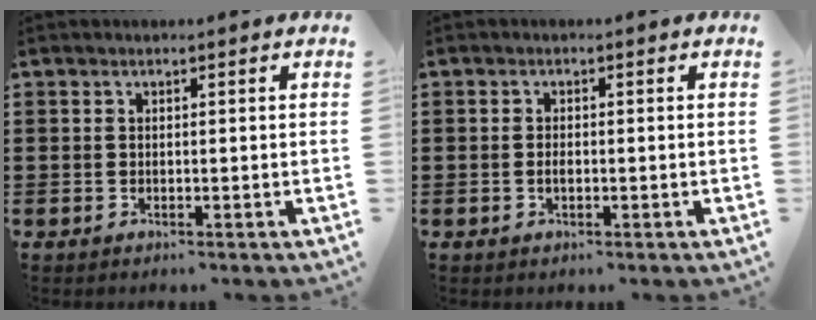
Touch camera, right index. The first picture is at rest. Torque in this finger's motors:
{"motor_torque": [0.75, 0.56, 0.10, 0.04]}